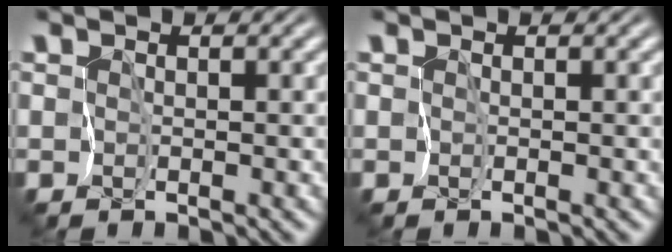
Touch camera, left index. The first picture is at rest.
{"total": 0.0}